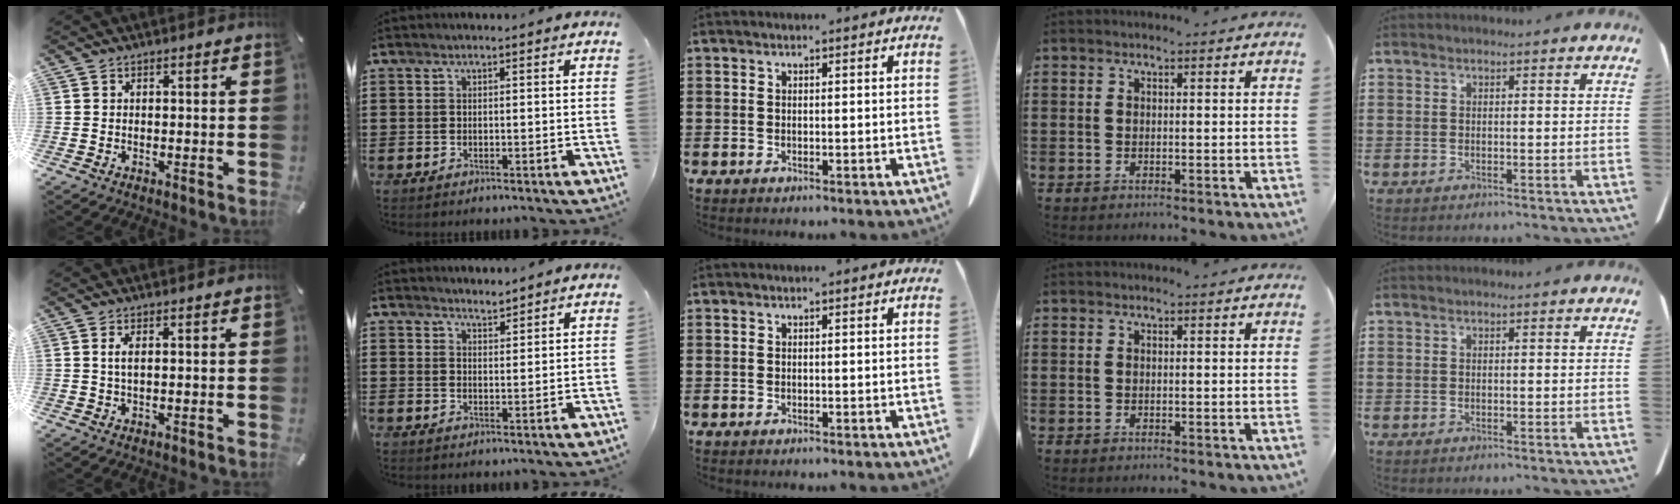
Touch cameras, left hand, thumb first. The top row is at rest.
{"thumb": {"total": 2.4, "force": [0.4, 0.8, 2.3], "torque": [-0.046, 0.002, 0.005]}, "index": {"total": 2.4, "force": [2.4, 0.3, -0.1], "torque": [-0.004, -0.002, 0.047]}}